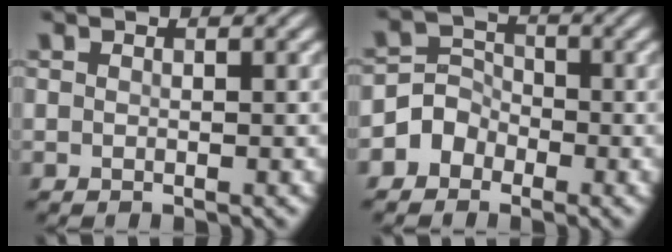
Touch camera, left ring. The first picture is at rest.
{"total": 2.8, "force": [-1.5, 2.3, 0.5], "torque": [0.012, 0.011, -0.041]}